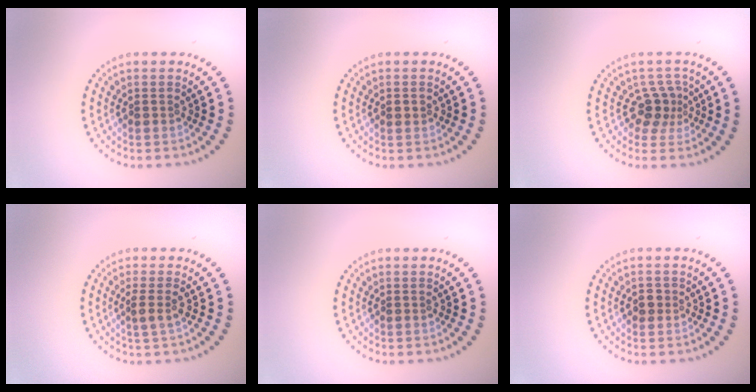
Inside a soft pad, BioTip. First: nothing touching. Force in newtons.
{"total": 1.0, "press": 1.0, "slide": 0.1}
{"total": 2.4, "press": 1.7, "slide": 1.7}
{"total": 1.6, "press": 1.3, "slide": 1.0}
{"total": 0.0}
{"total": 1.1, "press": 1.0, "slide": 0.4}